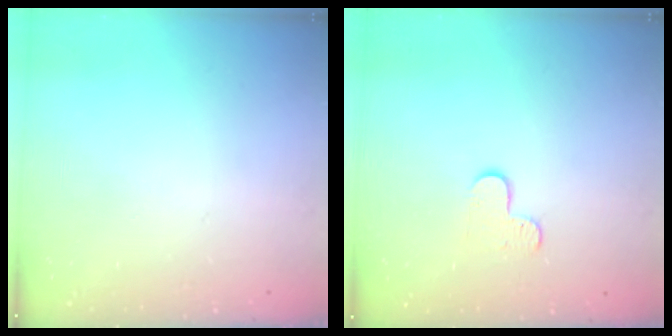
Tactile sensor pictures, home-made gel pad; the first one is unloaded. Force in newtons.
{"total": 5.8, "press": 5.8, "slide": 0.6}